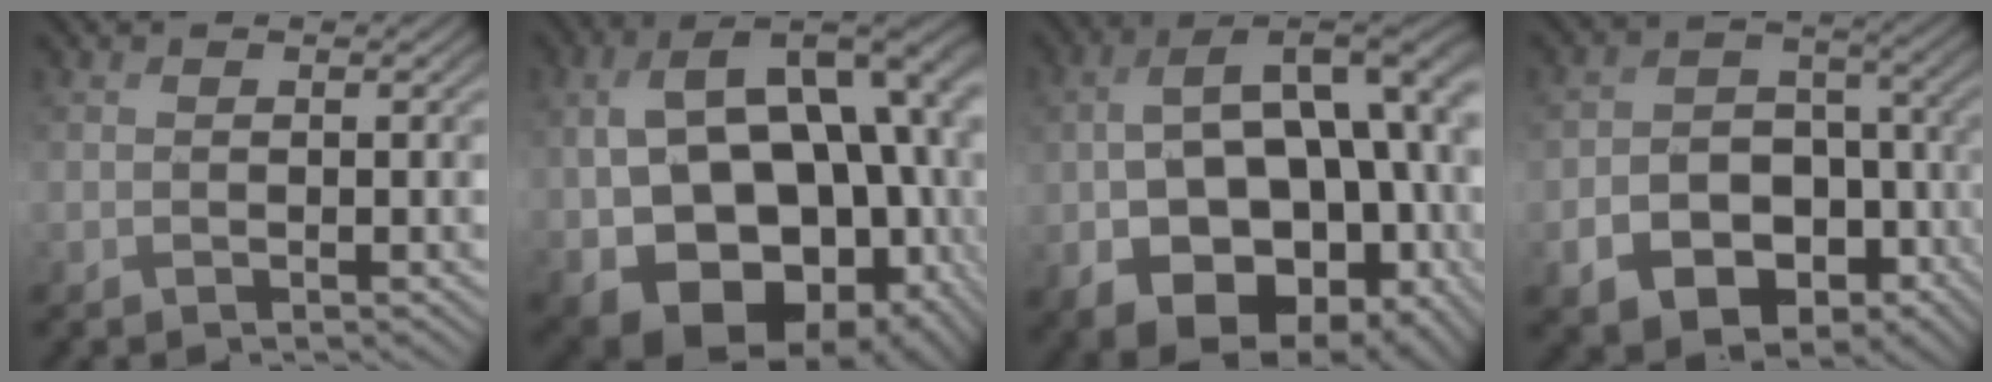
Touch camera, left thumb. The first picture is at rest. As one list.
[{"total": 20.7, "force": [-1.9, 13.9, 15.3], "torque": [-0.265, -0.039, 0.009]}, {"total": 18.0, "force": [-3.3, 11.3, 13.6], "torque": [-0.214, -0.022, -0.033]}, {"total": 13.6, "force": [-6.5, 10.0, 6.6], "torque": [-0.141, -0.031, -0.092]}]